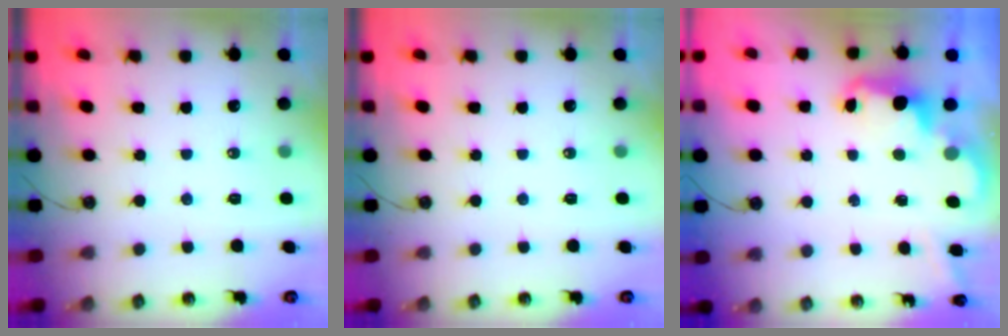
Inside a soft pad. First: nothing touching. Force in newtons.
{"total": 0.0}
{"total": 2.2, "press": 2.2, "slide": 0.5}